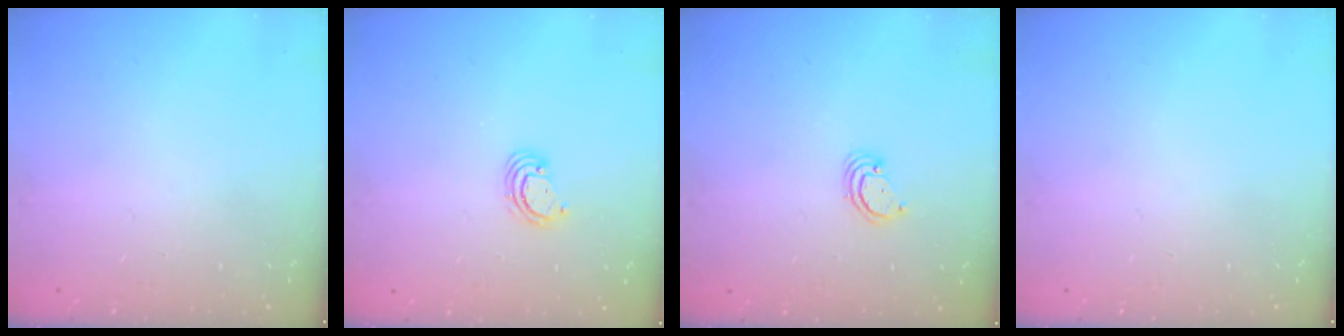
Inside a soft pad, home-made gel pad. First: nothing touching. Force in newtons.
{"total": 2.4, "press": 2.4, "slide": 0.2}
{"total": 2.6, "press": 2.6, "slide": 0.2}
{"total": 0.0}